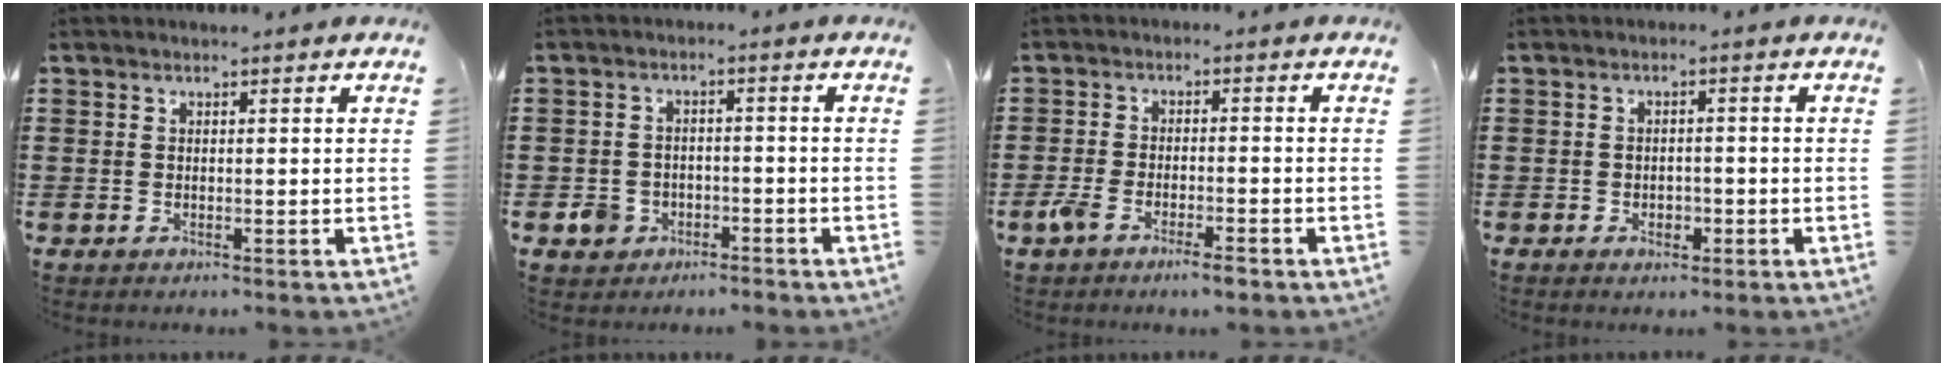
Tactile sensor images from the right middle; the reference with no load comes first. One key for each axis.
{"total": 3.0, "fx": -1.8, "fy": 2.2, "fz": 0.8, "tx": -0.027, "ty": 0.000, "tz": -0.039}
{"total": 4.1, "fx": -2.6, "fy": 1.0, "fz": 3.0, "tx": -0.073, "ty": -0.005, "tz": -0.055}
{"total": 1.4, "fx": -0.6, "fy": 0.9, "fz": 0.9, "tx": -0.018, "ty": 0.002, "tz": -0.013}